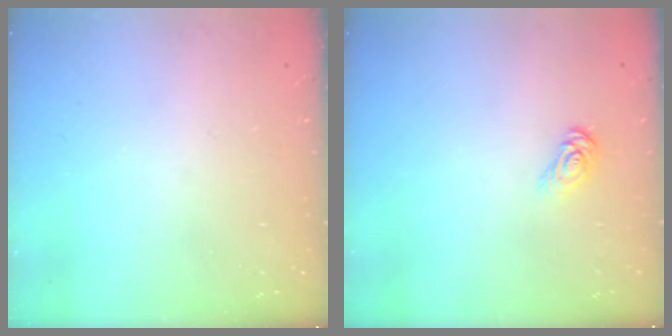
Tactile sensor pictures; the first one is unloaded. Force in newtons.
{"total": 6.0, "press": 6.0, "slide": 0.4}